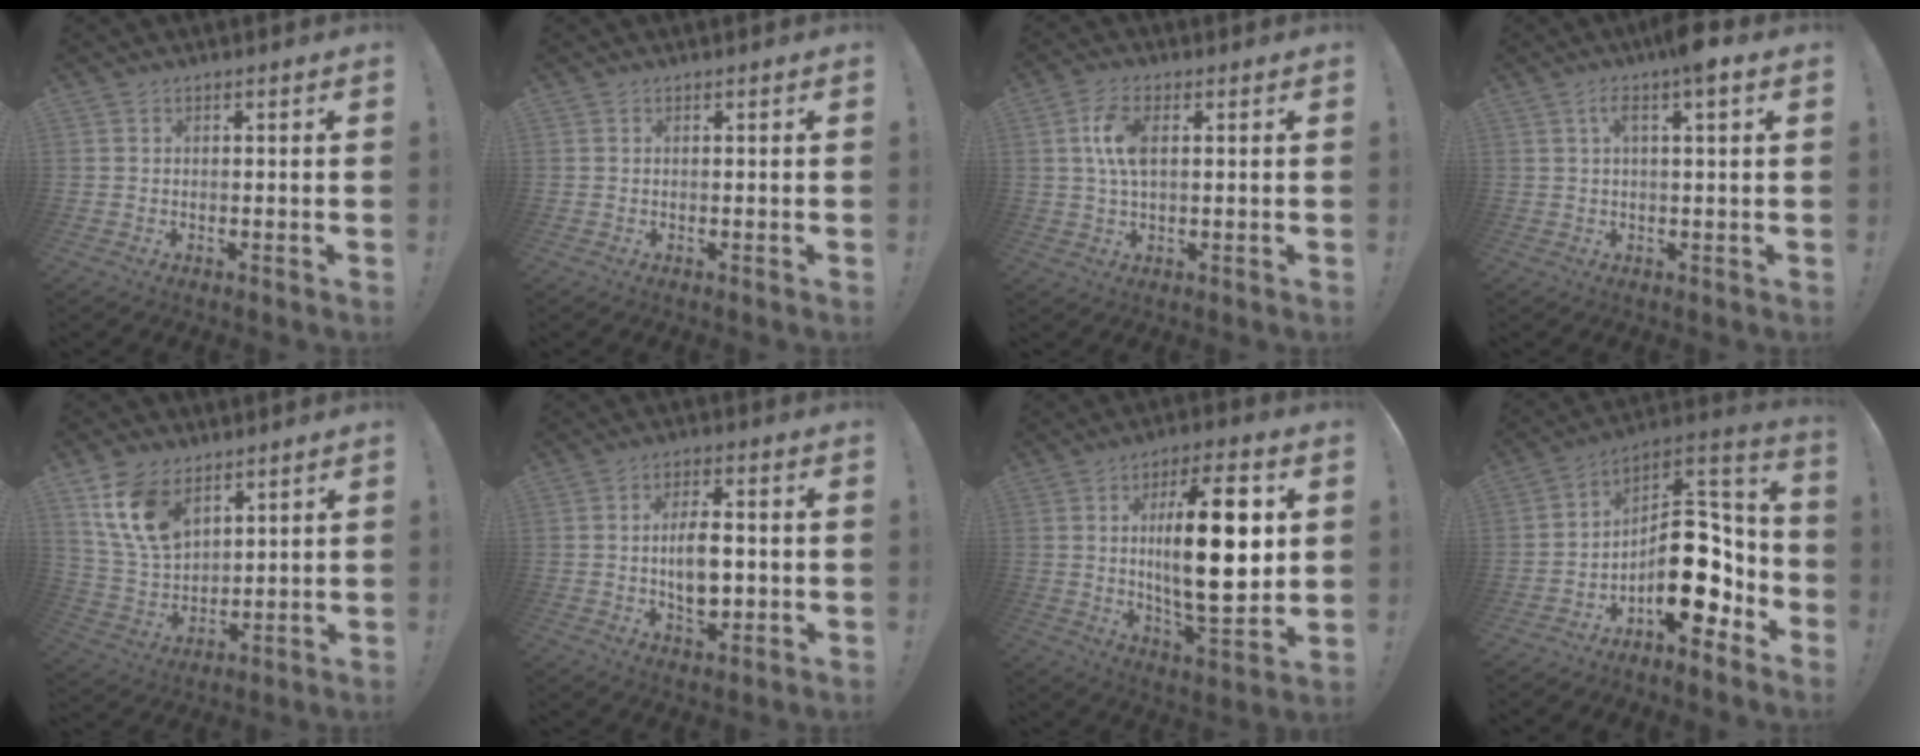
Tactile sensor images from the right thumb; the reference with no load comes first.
{"total": 0.0}
{"total": 8.1, "force": [1.6, 4.0, 6.8], "torque": [-0.138, 0.003, 0.026]}
{"total": 6.1, "force": [2.4, 0.6, 5.6], "torque": [-0.092, -0.001, 0.034]}
{"total": 13.9, "force": [7.8, 8.4, 7.9], "torque": [-0.167, -0.034, 0.153]}
{"total": 9.2, "force": [-0.5, 4.9, 7.8], "torque": [-0.123, 0.000, -0.009]}
{"total": 22.4, "force": [3.5, 7.6, 20.8], "torque": [-0.330, -0.016, 0.044]}
{"total": 18.9, "force": [-4.6, 11.1, 14.6], "torque": [-0.185, 0.024, -0.059]}